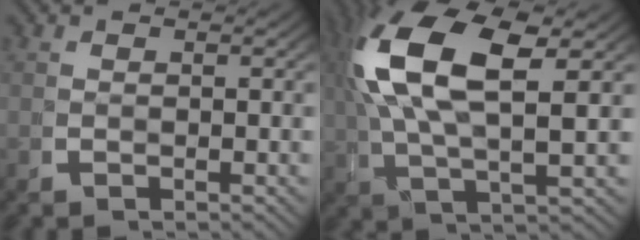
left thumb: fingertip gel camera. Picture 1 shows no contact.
{"total": 11.2, "force": [3.2, 5.1, 9.4], "torque": [-0.196, 0.006, 0.059]}